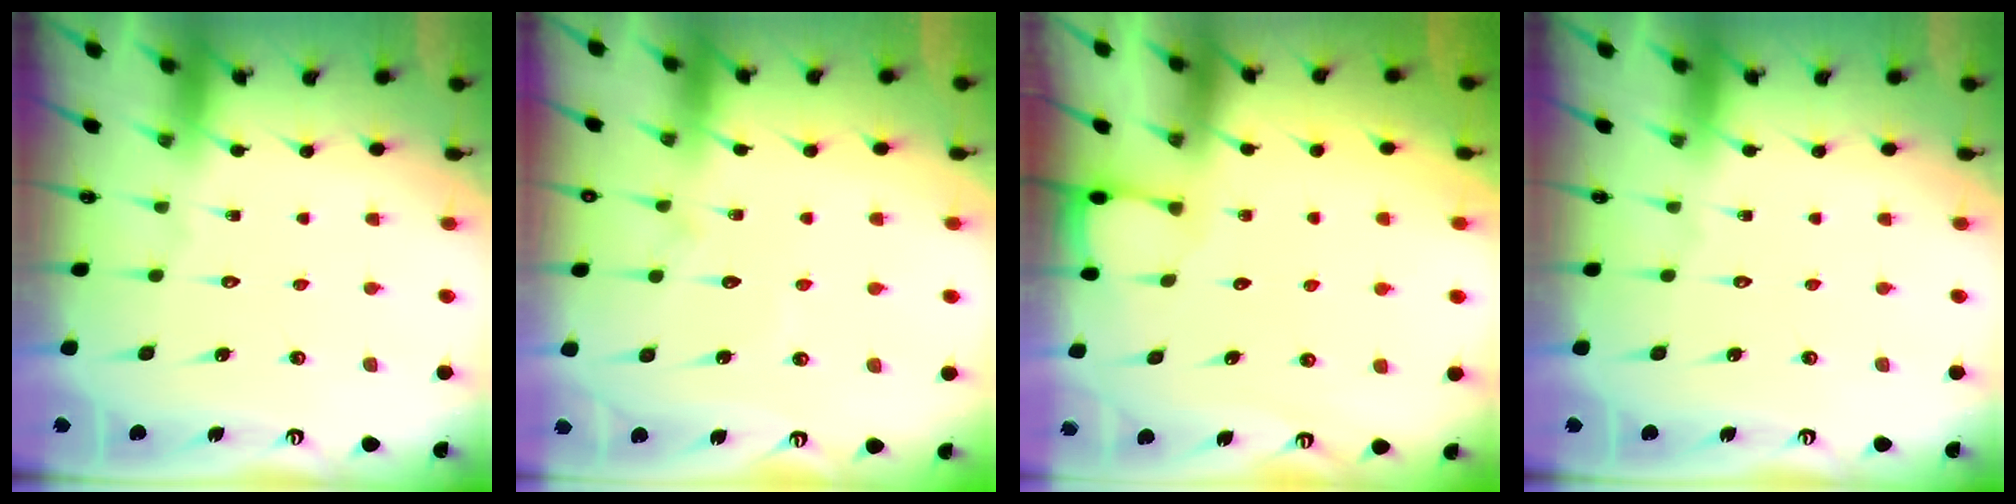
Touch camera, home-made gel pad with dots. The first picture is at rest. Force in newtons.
{"total": 7.8, "press": 7.8, "slide": 0.6}
{"total": 1.0, "press": 0.9, "slide": 0.1}
{"total": 0.0}